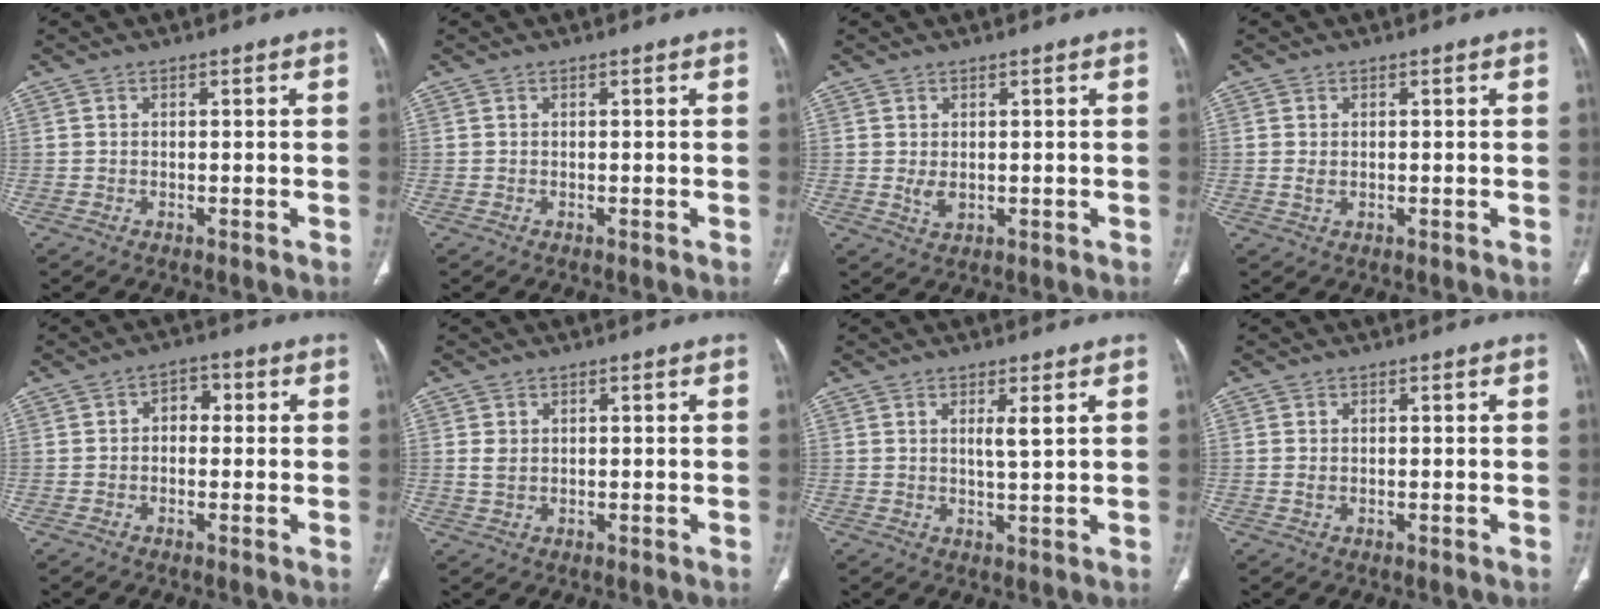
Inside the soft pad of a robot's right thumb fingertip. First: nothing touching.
{"total": 0.0}
{"total": 2.3, "force": [0.2, 1.5, 1.7], "torque": [-0.022, -0.006, 0.012]}
{"total": 1.5, "force": [0.1, 1.1, 1.1], "torque": [-0.019, 0.004, 0.005]}
{"total": 3.6, "force": [0.3, 2.7, 2.4], "torque": [-0.009, 0.017, -0.005]}
{"total": 2.2, "force": [0.5, 1.8, 1.3], "torque": [-0.015, 0.000, 0.016]}
{"total": 3.0, "force": [1.2, 0.3, 2.7], "torque": [-0.052, -0.013, 0.023]}
{"total": 0.9, "force": [0.1, 0.7, 0.6], "torque": [-0.010, 0.005, 0.004]}